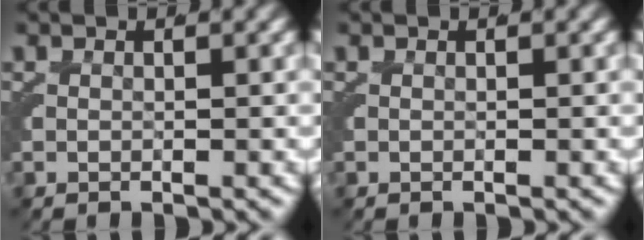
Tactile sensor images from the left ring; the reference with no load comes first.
{"total": 0.0}